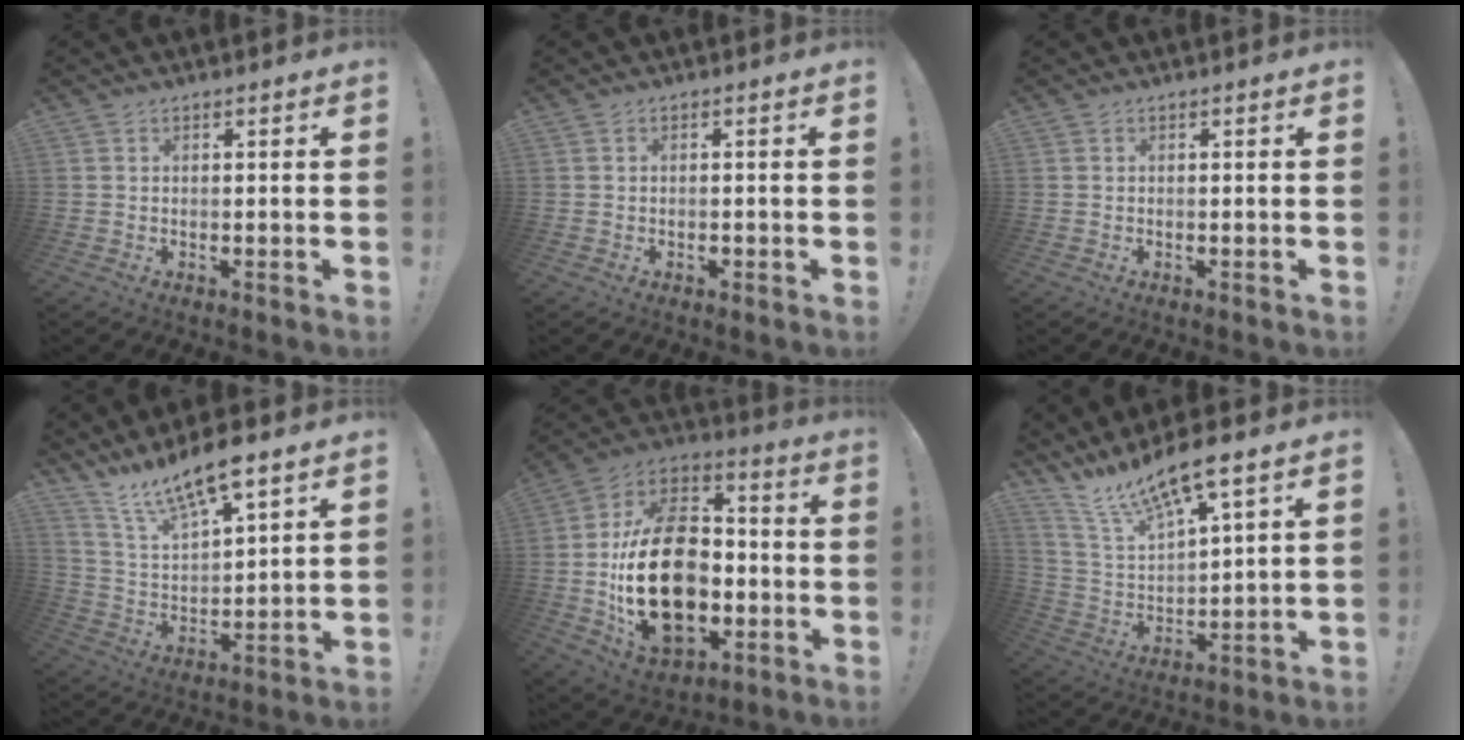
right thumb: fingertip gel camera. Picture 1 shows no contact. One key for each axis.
{"total": 0.7, "fx": -0.6, "fy": 0.4, "fz": 0.2, "tx": -0.010, "ty": 0.004, "tz": -0.008}
{"total": 0.0}
{"total": 12.4, "fx": 10.6, "fy": 2.6, "fz": 5.9, "tx": -0.124, "ty": -0.077, "tz": 0.188}
{"total": 28.2, "fx": -4.4, "fy": 18.7, "fz": 20.7, "tx": -0.371, "ty": 0.028, "tz": -0.056}
{"total": 14.1, "fx": 11.3, "fy": 3.1, "fz": 7.8, "tx": -0.150, "ty": -0.086, "tz": 0.196}